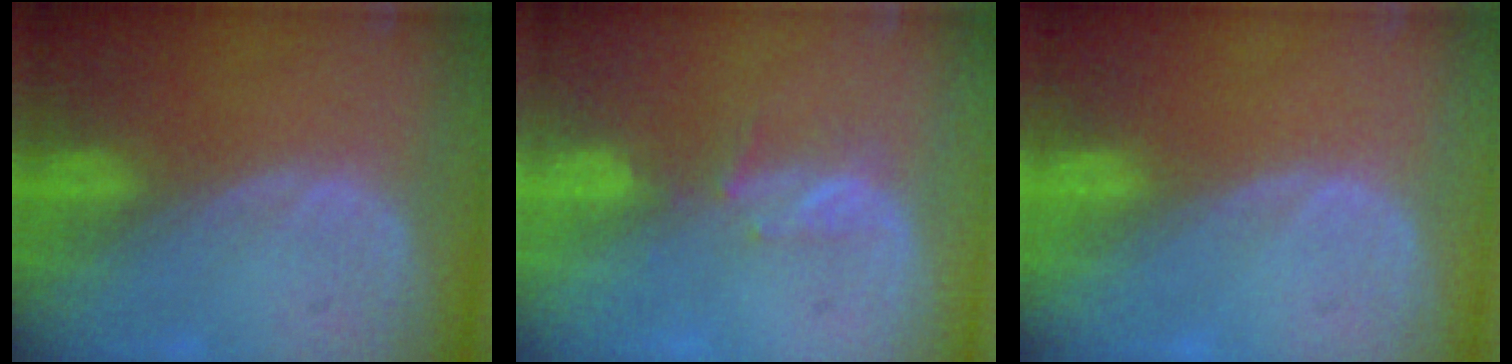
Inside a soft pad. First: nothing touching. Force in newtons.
{"total": 2.3, "press": 2.1, "slide": 0.8}
{"total": 0.0}